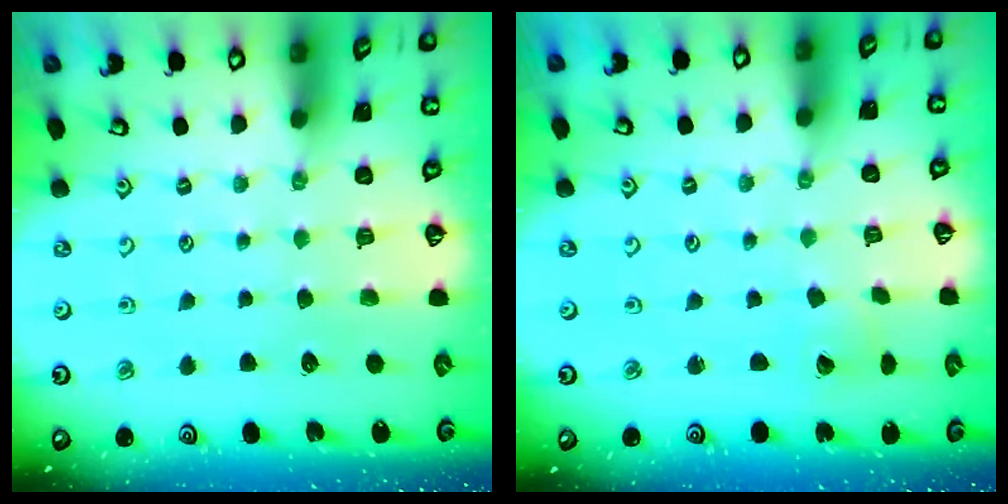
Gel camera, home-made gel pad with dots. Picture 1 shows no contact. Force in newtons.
{"total": 2.3, "press": 2.3, "slide": 0.2}